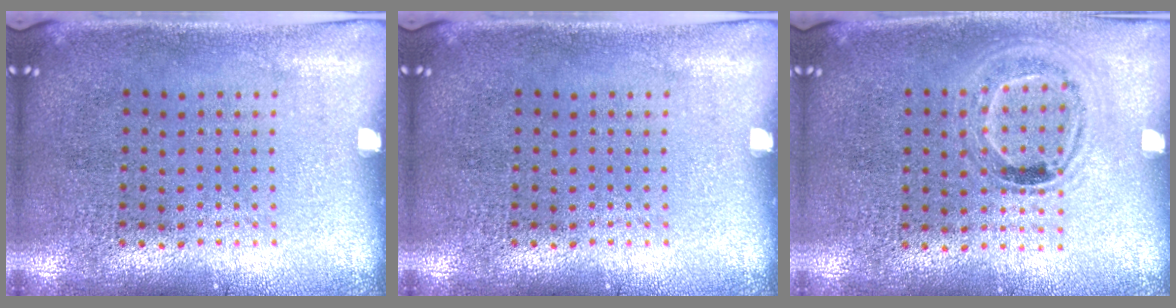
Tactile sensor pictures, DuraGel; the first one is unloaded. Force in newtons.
{"total": 0.0}
{"total": 1.0, "press": 0.9, "slide": 0.5}